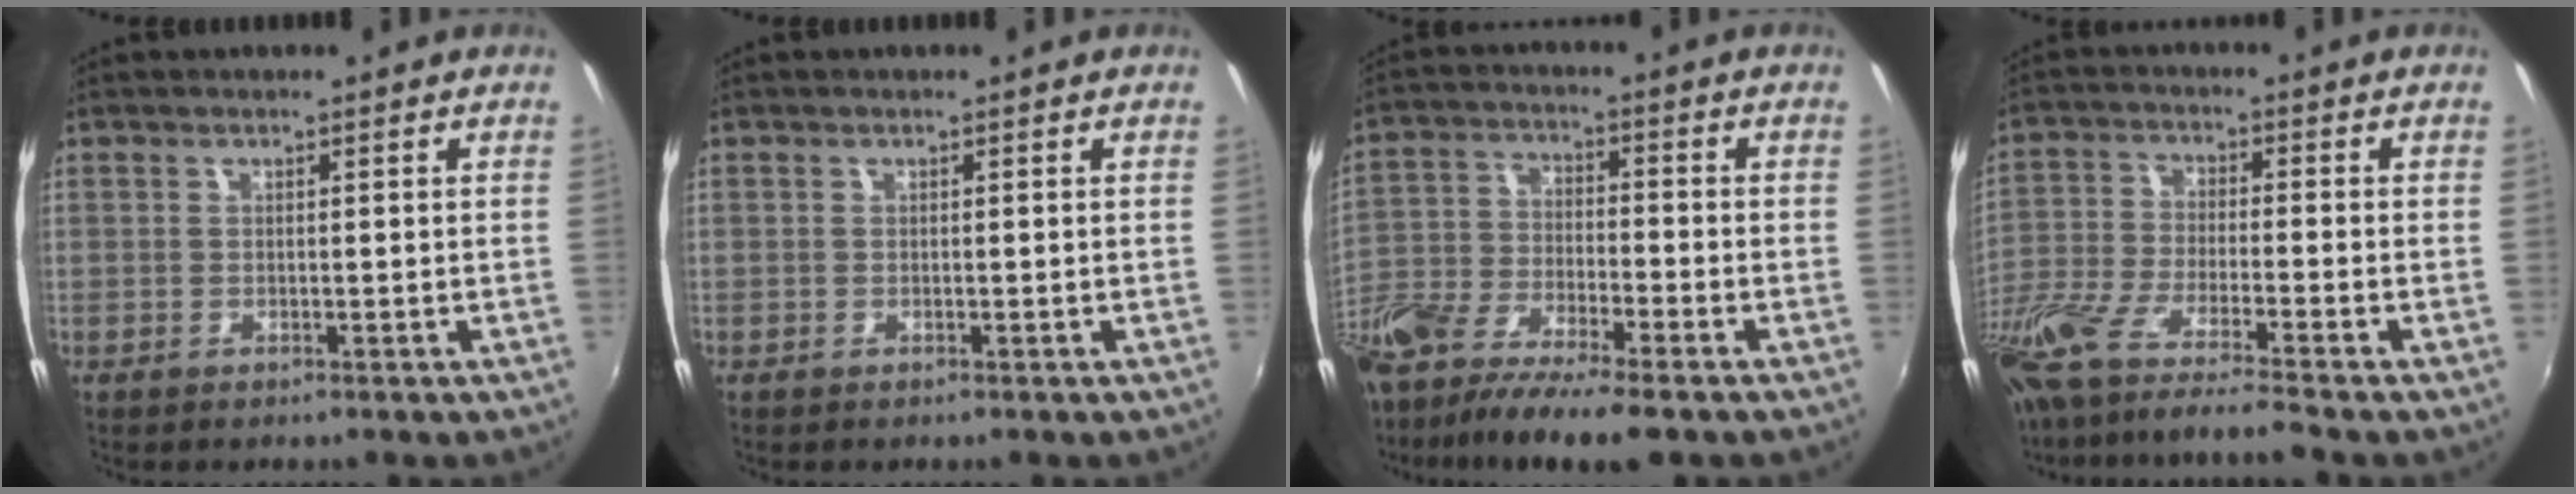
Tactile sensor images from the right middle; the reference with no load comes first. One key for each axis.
{"total": 0.0}
{"total": 15.3, "fx": -10.7, "fy": 4.3, "fz": 10.0, "tx": -0.216, "ty": -0.042, "tz": -0.203}
{"total": 15.2, "fx": -12.5, "fy": 0.1, "fz": 8.7, "tx": -0.175, "ty": -0.053, "tz": -0.228}